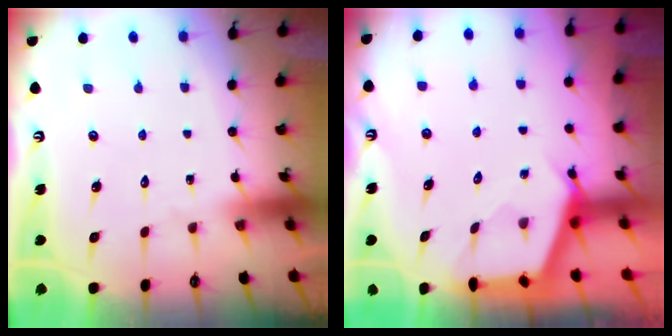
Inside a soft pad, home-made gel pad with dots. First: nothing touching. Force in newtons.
{"total": 2.6, "press": 2.5, "slide": 0.4}